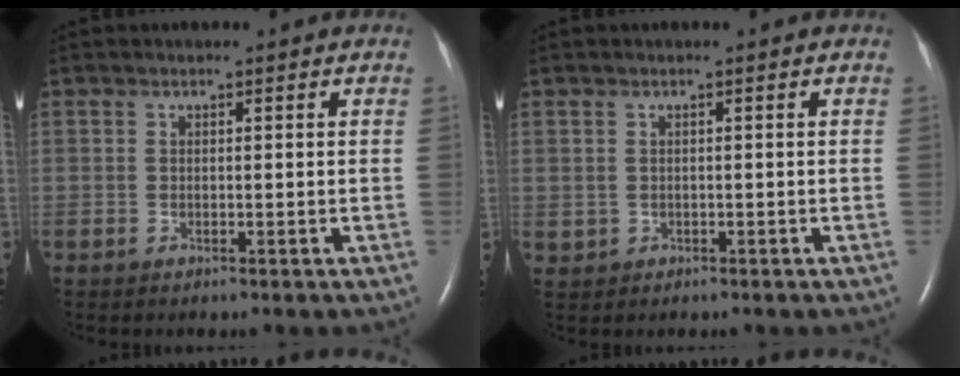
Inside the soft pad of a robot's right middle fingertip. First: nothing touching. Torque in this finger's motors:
{"motor_torque": [0.48, -0.14, 0.26, 0.05]}